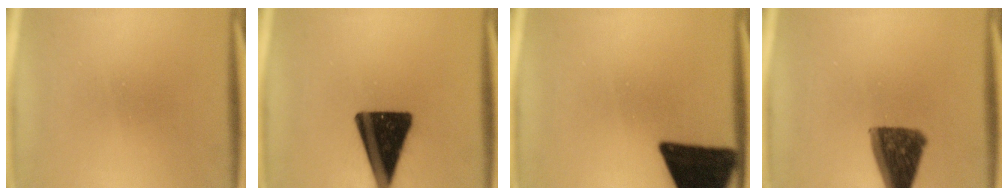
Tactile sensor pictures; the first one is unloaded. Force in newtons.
{"total": 16.9}
{"total": 18.8}
{"total": 11.1}